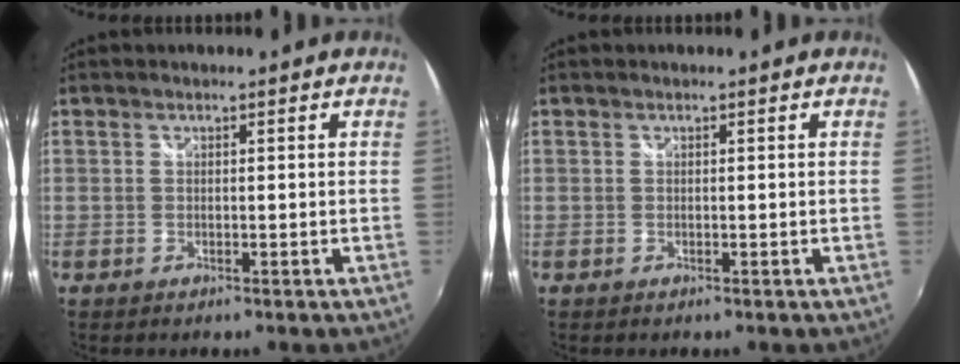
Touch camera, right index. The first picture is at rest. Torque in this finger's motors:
{"motor_torque": [0.44, 0.43, -0.02, 0.00]}